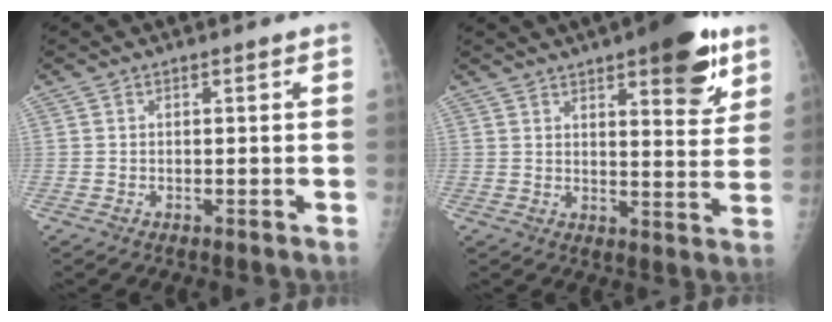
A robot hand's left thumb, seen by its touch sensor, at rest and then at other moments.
{"total": 13.9, "force": [7.8, 4.5, 10.5], "torque": [-0.106, -0.036, 0.102]}